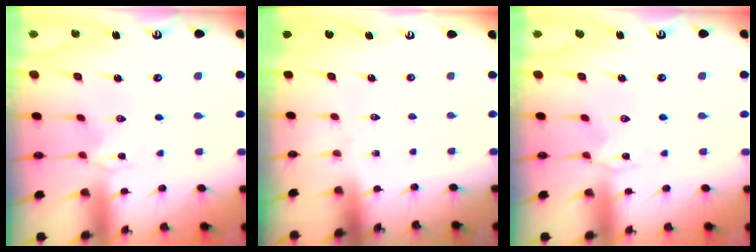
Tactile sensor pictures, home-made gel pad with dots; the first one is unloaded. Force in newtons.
{"total": 0.0}
{"total": 0.0}